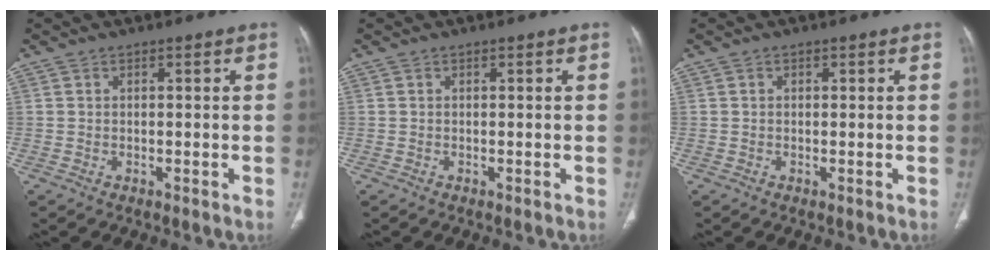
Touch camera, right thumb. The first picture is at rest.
{"total": 0.0}
{"total": 0.0}